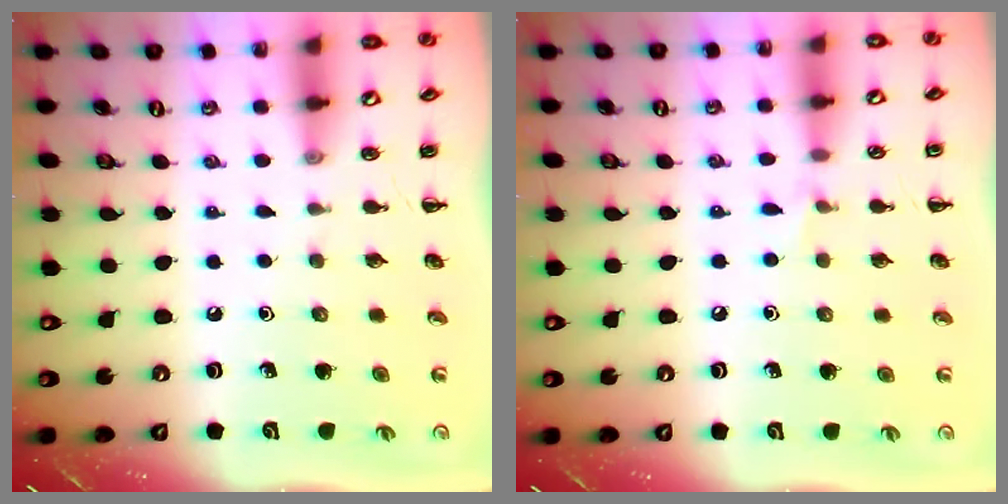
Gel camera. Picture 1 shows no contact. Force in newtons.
{"total": 3.5, "press": 3.3, "slide": 1.0}